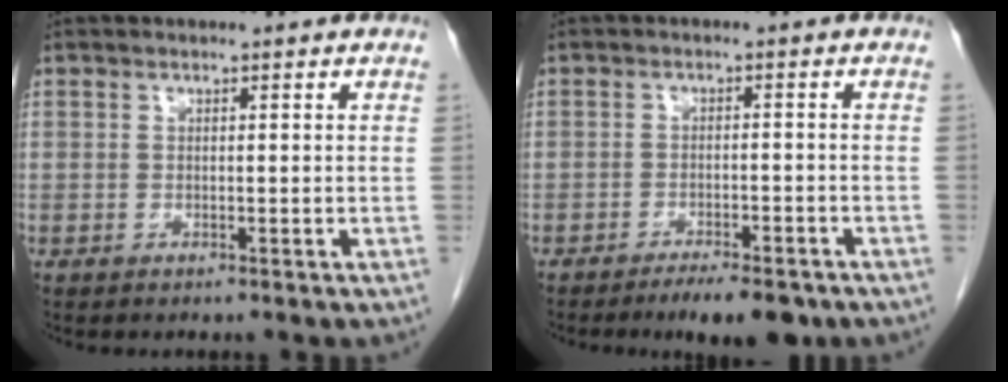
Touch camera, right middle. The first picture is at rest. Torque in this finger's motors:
{"motor_torque": [0.24, -0.22, 0.08, 0.05]}